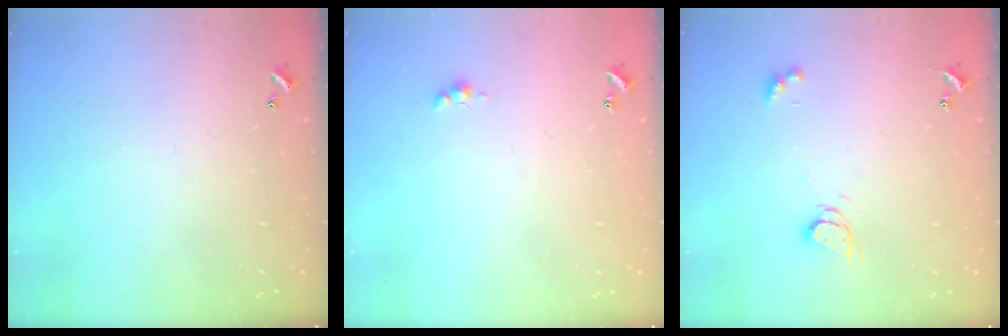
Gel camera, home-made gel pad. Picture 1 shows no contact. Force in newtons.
{"total": 2.0, "press": 1.9, "slide": 0.5}
{"total": 3.5, "press": 3.5, "slide": 0.3}